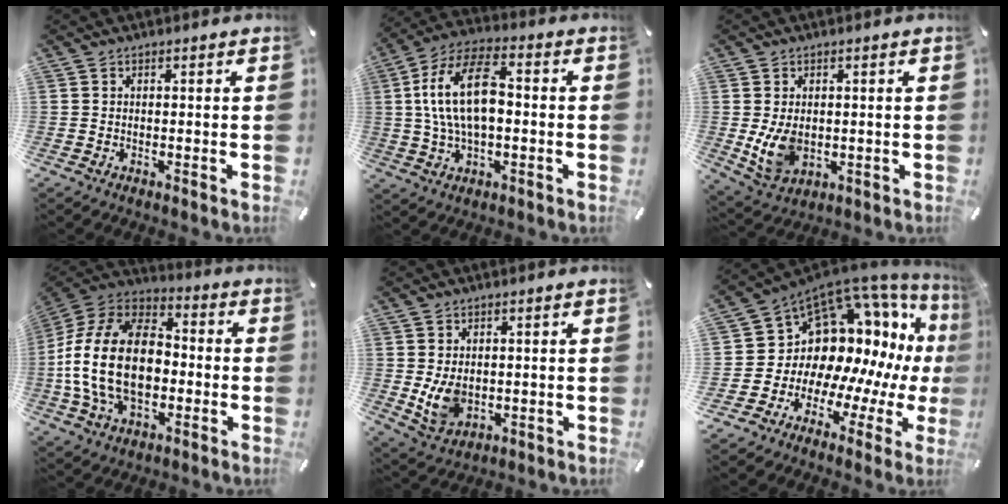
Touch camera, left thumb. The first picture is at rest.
{"total": 15.3, "force": [0.9, 8.5, 12.7], "torque": [-0.261, 0.011, 0.016]}
{"total": 7.7, "force": [0.0, 5.7, 5.1], "torque": [-0.112, -0.007, 0.000]}
{"total": 22.4, "force": [-3.3, 15.1, 16.2], "torque": [-0.339, 0.025, -0.053]}
{"total": 6.7, "force": [0.6, 5.1, 4.3], "torque": [-0.094, -0.008, 0.010]}
{"total": 15.3, "force": [5.1, 12.1, 8.0], "torque": [-0.123, -0.090, 0.110]}